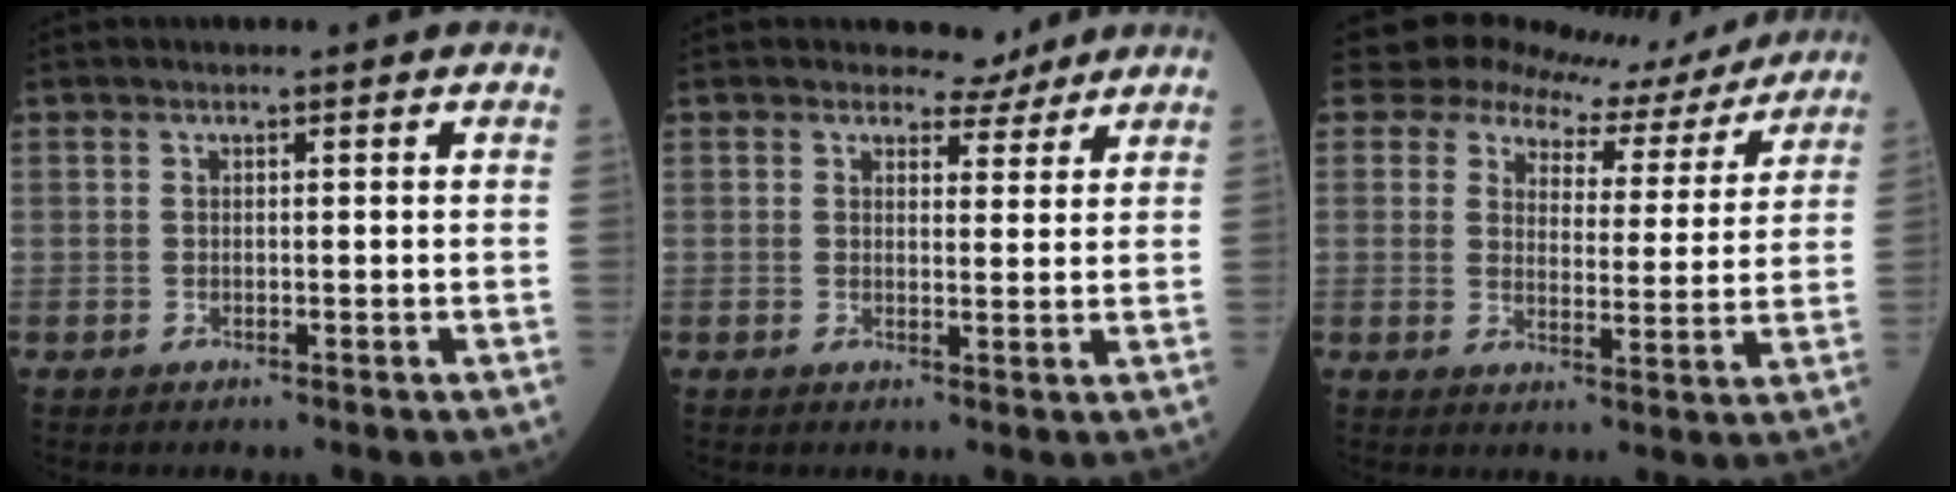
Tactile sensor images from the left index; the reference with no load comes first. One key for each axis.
{"total": 3.3, "fx": 3.1, "fy": 1.3, "fz": 0.1, "tx": -0.001, "ty": -0.005, "tz": 0.037}
{"total": 12.0, "fx": 11.2, "fy": 4.1, "fz": 1.1, "tx": -0.011, "ty": -0.012, "tz": 0.128}